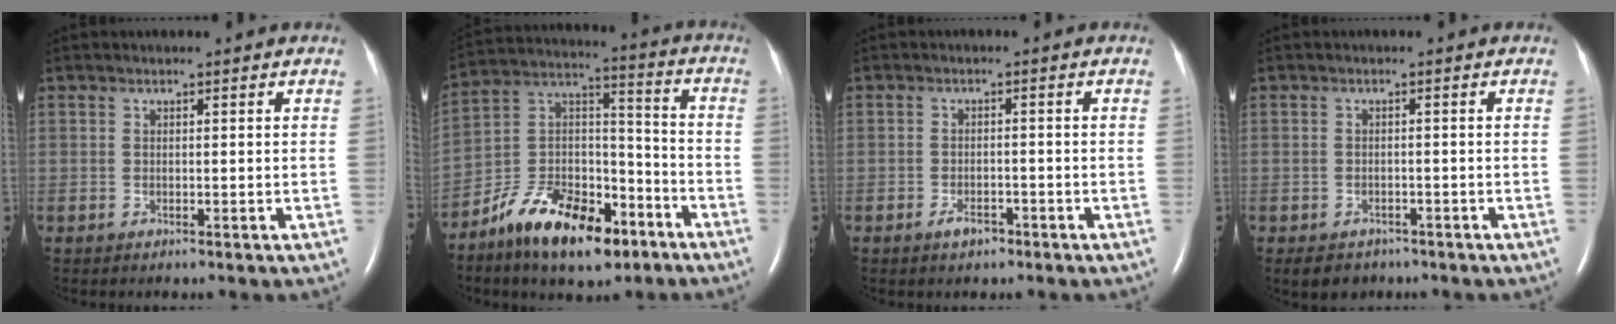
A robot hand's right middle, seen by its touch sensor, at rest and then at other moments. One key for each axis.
{"total": 17.3, "fx": -11.2, "fy": 7.2, "fz": 11.0, "tx": -0.196, "ty": 0.025, "tz": -0.192}
{"total": 2.4, "fx": -1.7, "fy": 1.1, "fz": 1.3, "tx": -0.028, "ty": 0.001, "tz": -0.024}
{"total": 4.4, "fx": -3.3, "fy": 2.7, "fz": 1.1, "tx": -0.015, "ty": 0.002, "tz": -0.043}